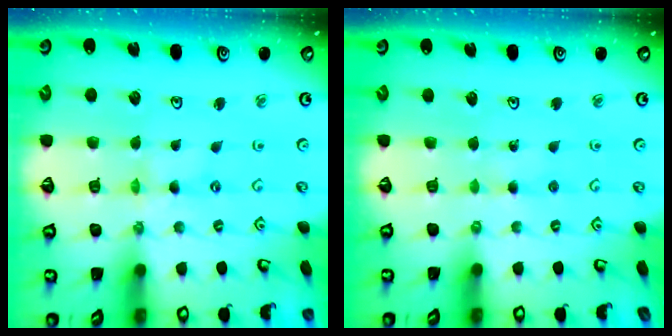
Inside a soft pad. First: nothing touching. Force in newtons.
{"total": 2.6, "press": 2.6, "slide": 0.3}